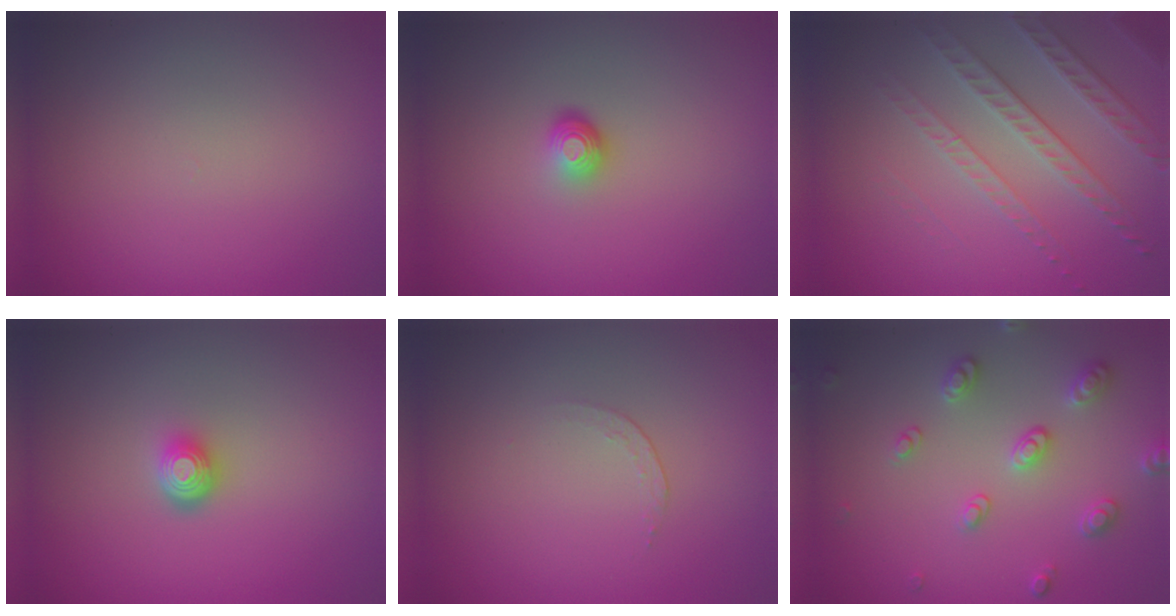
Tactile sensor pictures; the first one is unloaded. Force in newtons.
{"total": 1.9, "press": 1.3, "slide": 1.4}
{"total": 3.6, "press": 3.4, "slide": 1.3}
{"total": 2.0, "press": 1.5, "slide": 1.4}
{"total": 0.7, "press": 0.4, "slide": 0.6}
{"total": 3.0, "press": 2.9, "slide": 0.6}